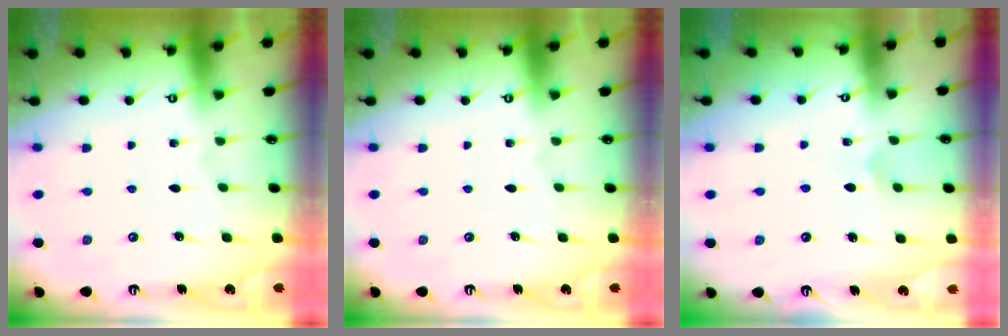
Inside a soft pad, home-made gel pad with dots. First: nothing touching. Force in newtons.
{"total": 0.0}
{"total": 3.9, "press": 3.8, "slide": 0.4}